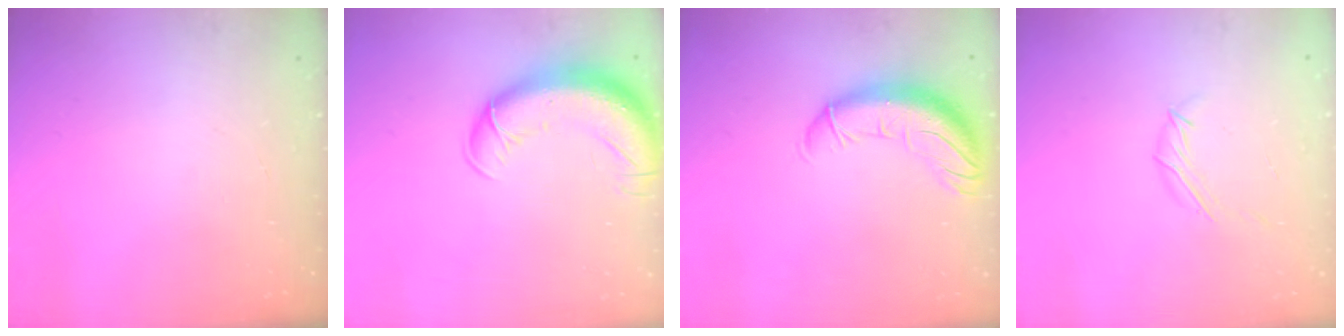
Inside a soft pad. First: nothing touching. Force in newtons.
{"total": 15.0, "press": 14.6, "slide": 3.6}
{"total": 12.4, "press": 12.0, "slide": 2.9}
{"total": 4.5, "press": 4.4, "slide": 0.9}